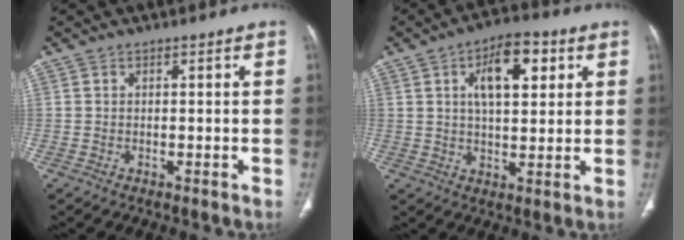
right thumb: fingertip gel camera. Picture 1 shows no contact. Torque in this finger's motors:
{"motor_torque": [1.18, 3.83, 0.89, -0.13, 0.06]}